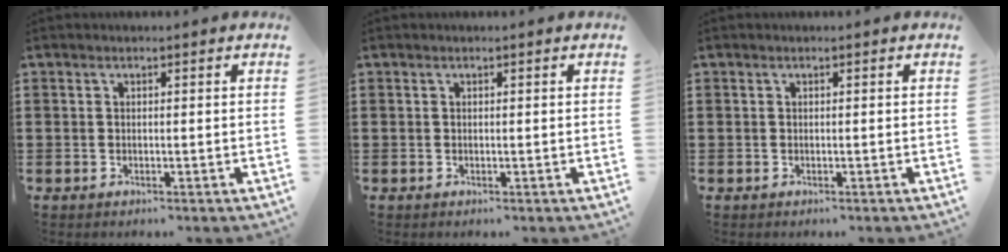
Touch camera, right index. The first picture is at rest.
{"total": 0.0}
{"total": 0.0}